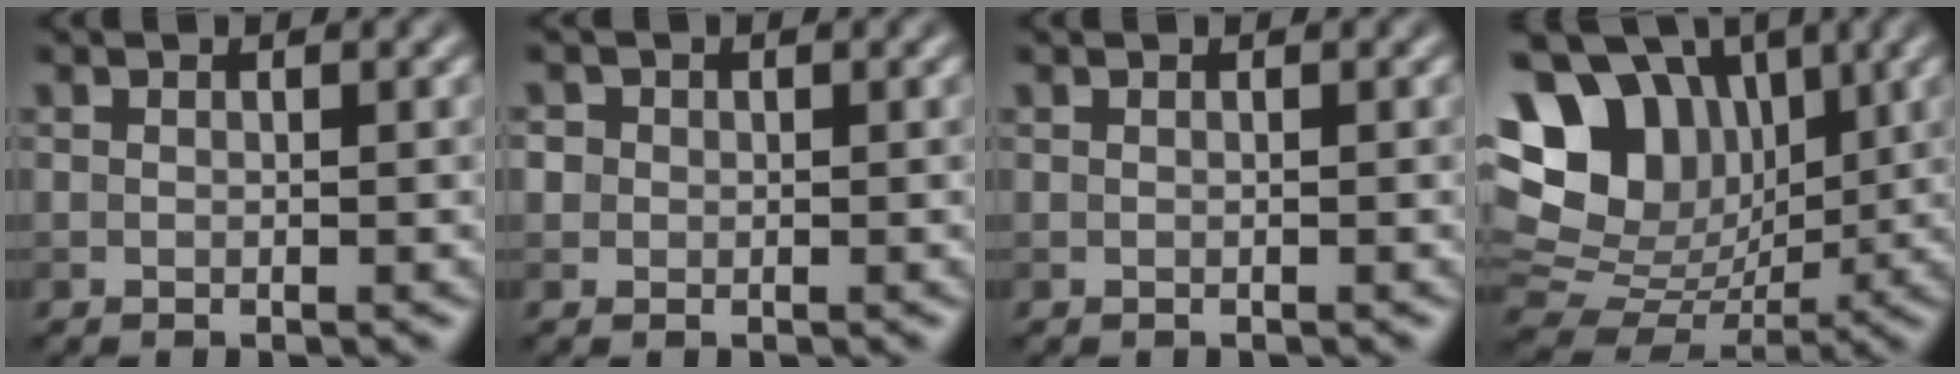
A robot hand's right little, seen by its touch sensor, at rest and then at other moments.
{"total": 2.1, "force": [0.6, 1.9, 0.7], "torque": [-0.003, 0.009, 0.005]}
{"total": 0.0}
{"total": 16.1, "force": [6.2, 12.2, 8.5], "torque": [-0.204, 0.048, 0.111]}